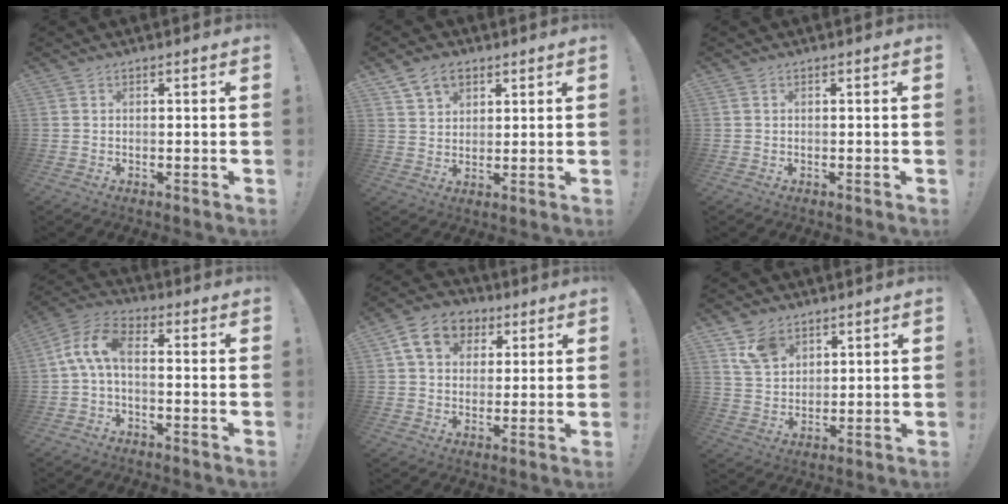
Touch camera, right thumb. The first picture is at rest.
{"total": 7.7, "force": [4.6, 5.2, 3.4], "torque": [-0.056, -0.014, 0.090]}
{"total": 0.0}
{"total": 9.6, "force": [0.1, 5.3, 8.0], "torque": [-0.166, 0.016, 0.009]}
{"total": 12.3, "force": [4.9, 9.6, 6.0], "torque": [-0.091, -0.006, 0.097]}
{"total": 8.7, "force": [5.5, 5.9, 3.2], "torque": [-0.057, -0.024, 0.109]}